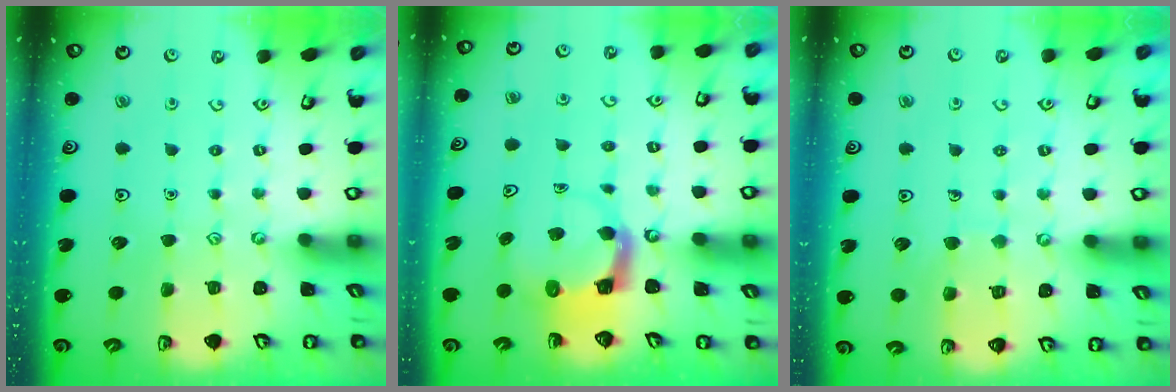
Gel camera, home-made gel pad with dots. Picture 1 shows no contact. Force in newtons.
{"total": 3.6, "press": 3.6, "slide": 0.5}
{"total": 5.8, "press": 5.8, "slide": 0.3}